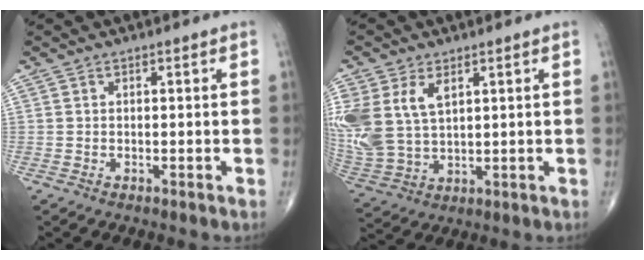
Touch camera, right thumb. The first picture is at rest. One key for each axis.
{"total": 15.2, "fx": 4.9, "fy": 9.8, "fz": 10.5, "tx": -0.254, "ty": -0.004, "tz": 0.113}